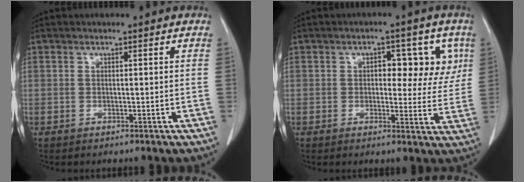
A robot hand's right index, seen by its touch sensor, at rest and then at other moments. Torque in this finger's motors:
{"motor_torque": [0.42, 0.59, 0.20, 0.04]}